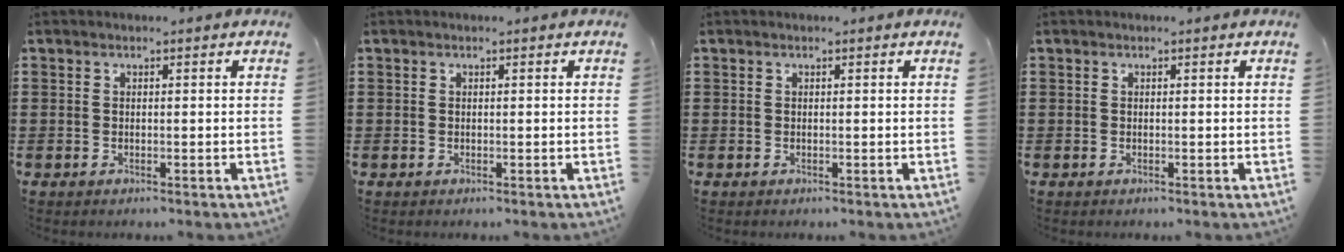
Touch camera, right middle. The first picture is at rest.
{"total": 0.0}
{"total": 0.0}
{"total": 0.0}